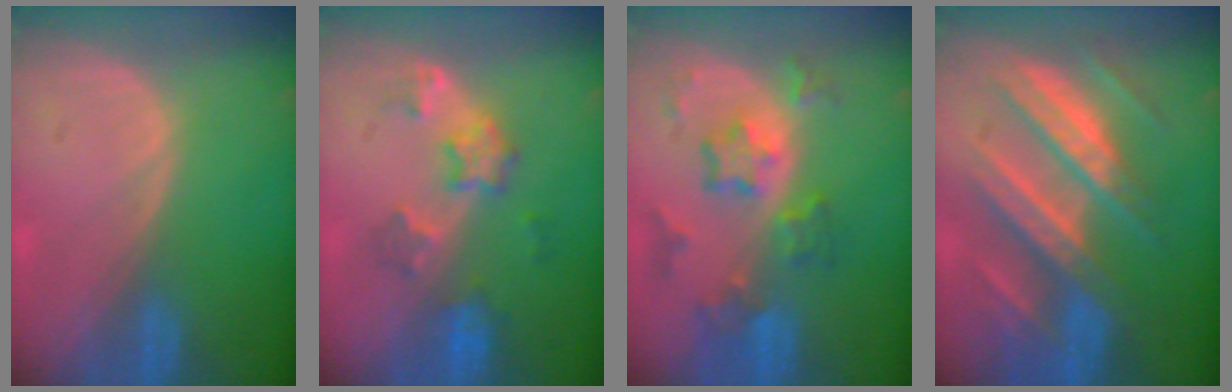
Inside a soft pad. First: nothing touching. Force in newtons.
{"total": 6.0, "press": 5.5, "slide": 2.4}
{"total": 8.1, "press": 7.0, "slide": 4.0}
{"total": 11.1, "press": 11.0, "slide": 1.0}